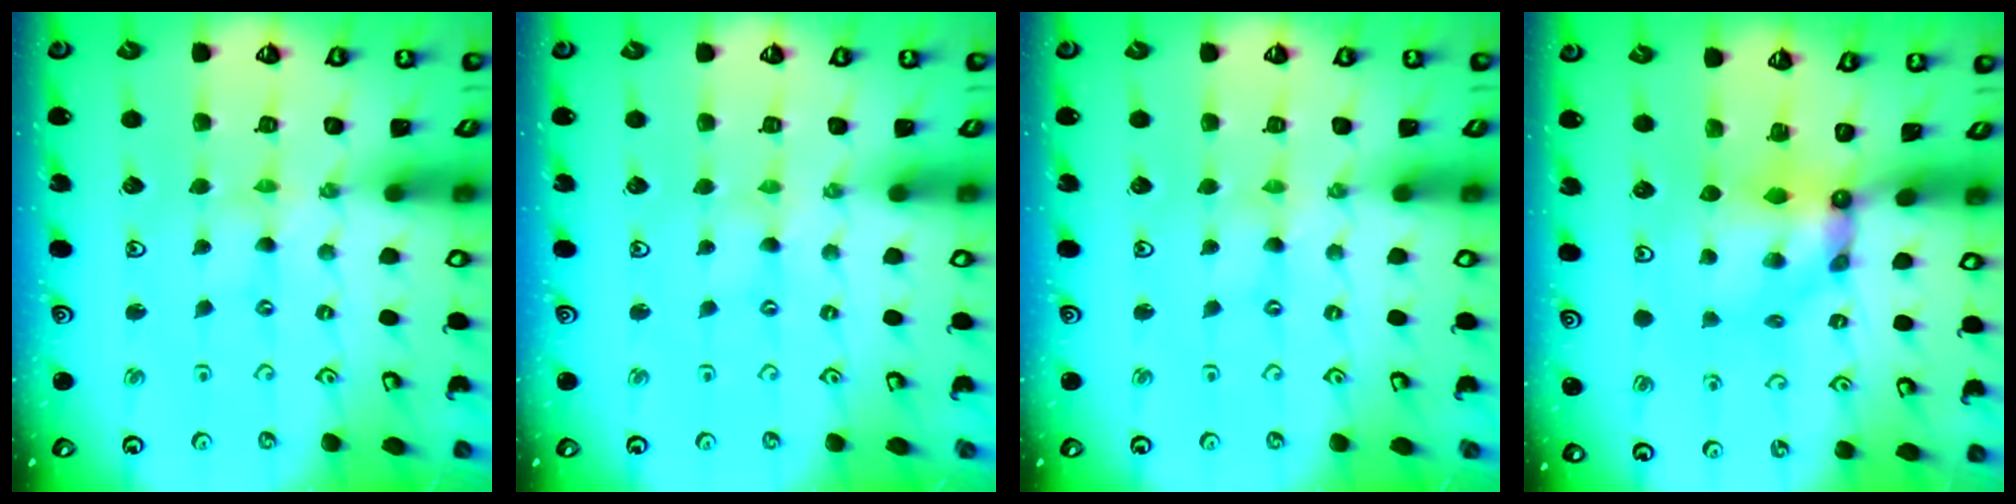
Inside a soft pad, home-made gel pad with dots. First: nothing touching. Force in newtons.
{"total": 0.0}
{"total": 0.0}
{"total": 7.3, "press": 7.3, "slide": 0.4}